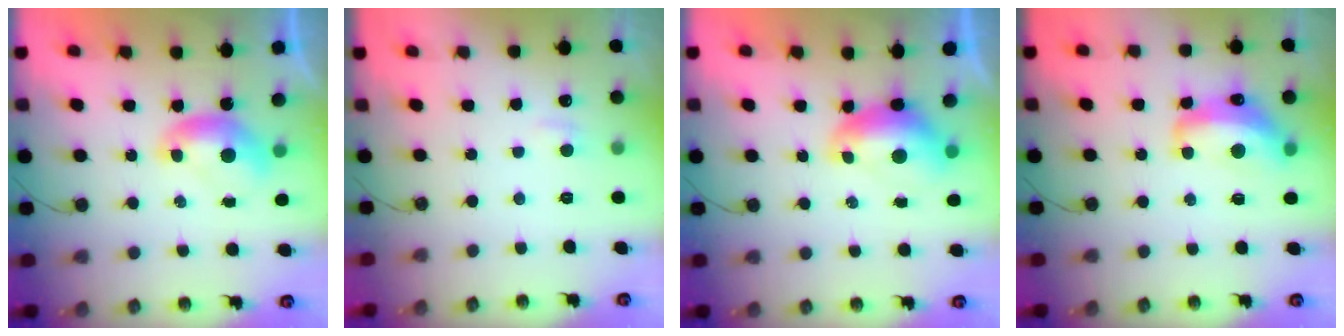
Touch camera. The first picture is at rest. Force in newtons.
{"total": 1.5, "press": 1.4, "slide": 0.5}
{"total": 1.2, "press": 1.1, "slide": 0.4}
{"total": 8.3, "press": 8.3, "slide": 0.9}